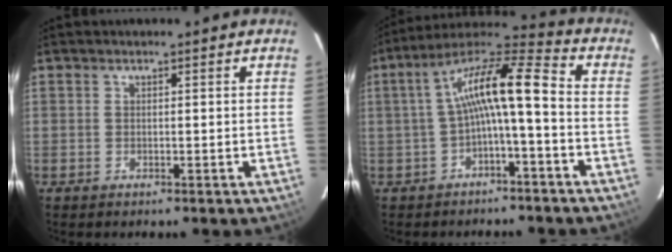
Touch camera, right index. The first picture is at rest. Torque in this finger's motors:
{"motor_torque": [1.54, 0.15, 0.80, 0.20]}